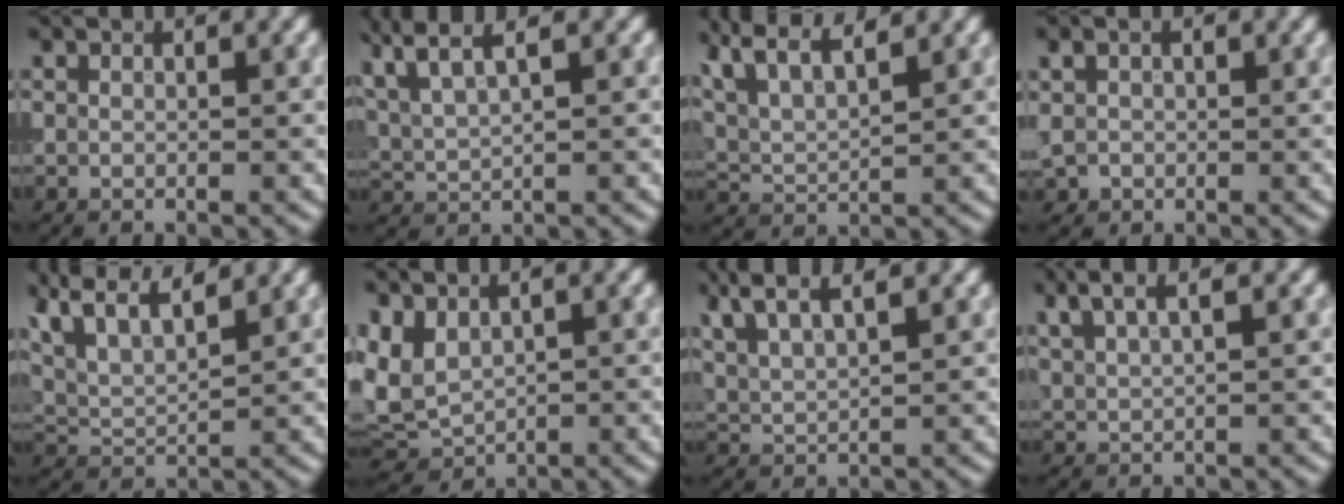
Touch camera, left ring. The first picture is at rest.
{"total": 5.1, "force": [3.3, 1.4, 3.7], "torque": [-0.091, 0.018, 0.052]}
{"total": 9.1, "force": [6.7, 2.9, 5.5], "torque": [-0.126, 0.035, 0.085]}
{"total": 1.8, "force": [0.2, 1.5, 0.9], "torque": [-0.023, 0.001, 0.001]}
{"total": 10.1, "force": [7.3, 3.3, 6.1], "torque": [-0.138, 0.040, 0.097]}
{"total": 3.7, "force": [0.8, 2.6, 2.5], "torque": [-0.062, 0.003, 0.014]}
{"total": 7.3, "force": [4.9, 2.5, 4.7], "torque": [-0.110, 0.030, 0.065]}
{"total": 3.8, "force": [2.6, 1.0, 2.5], "torque": [-0.053, 0.015, 0.046]}